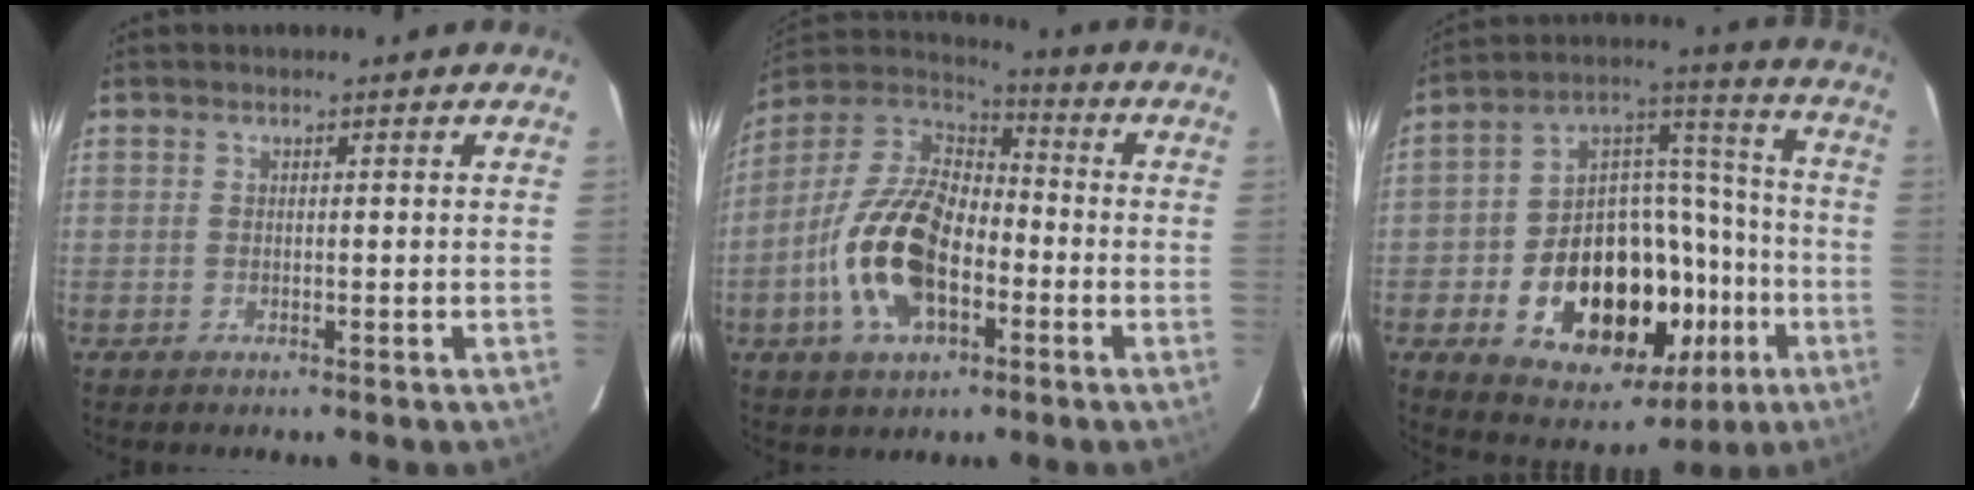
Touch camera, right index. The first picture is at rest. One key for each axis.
{"total": 18.3, "fx": -5.6, "fy": 10.6, "fz": 13.9, "tx": -0.294, "ty": 0.004, "tz": -0.101}
{"total": 26.6, "fx": -9.7, "fy": 17.2, "fz": 17.8, "tx": -0.319, "ty": 0.034, "tz": -0.123}